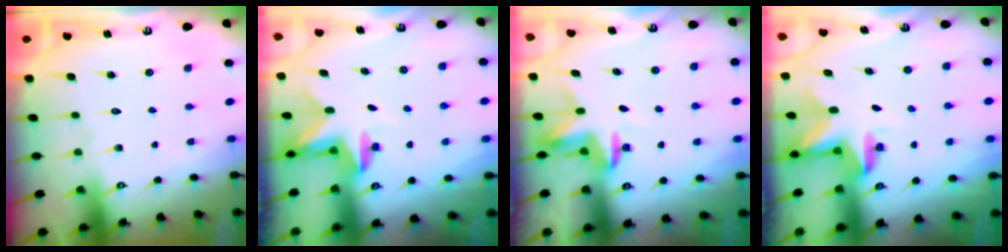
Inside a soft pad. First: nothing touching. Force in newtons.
{"total": 2.4, "press": 2.4, "slide": 0.4}
{"total": 3.3, "press": 3.3, "slide": 0.2}
{"total": 2.9, "press": 2.9, "slide": 0.2}